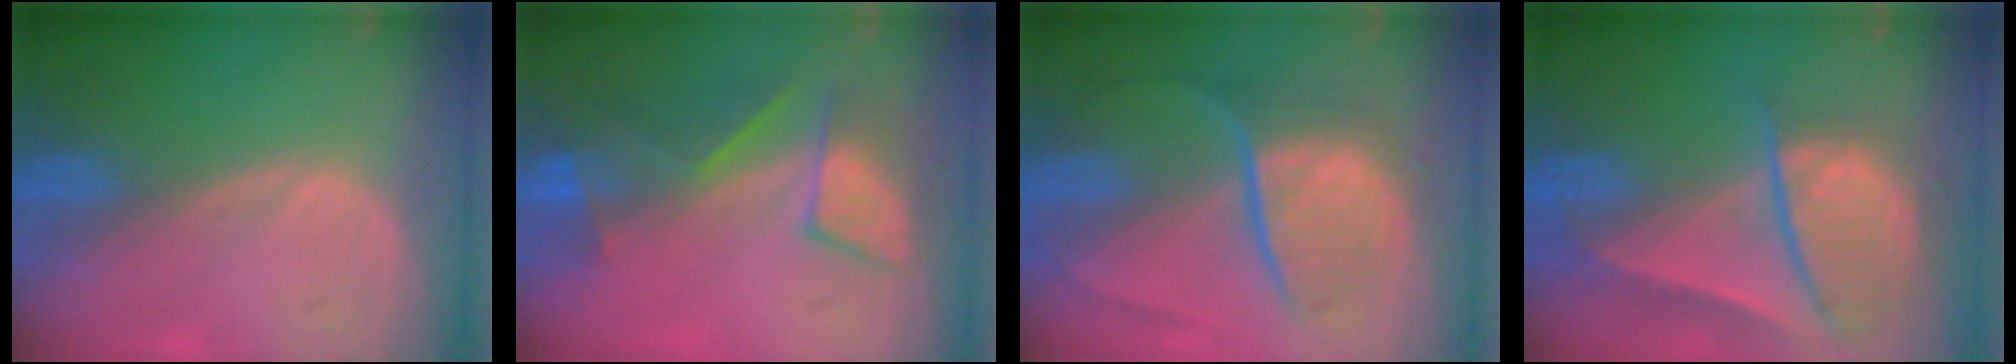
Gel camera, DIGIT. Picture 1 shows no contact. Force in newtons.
{"total": 8.0, "press": 7.3, "slide": 3.4}
{"total": 9.3, "press": 7.7, "slide": 5.2}
{"total": 9.7, "press": 8.3, "slide": 5.1}